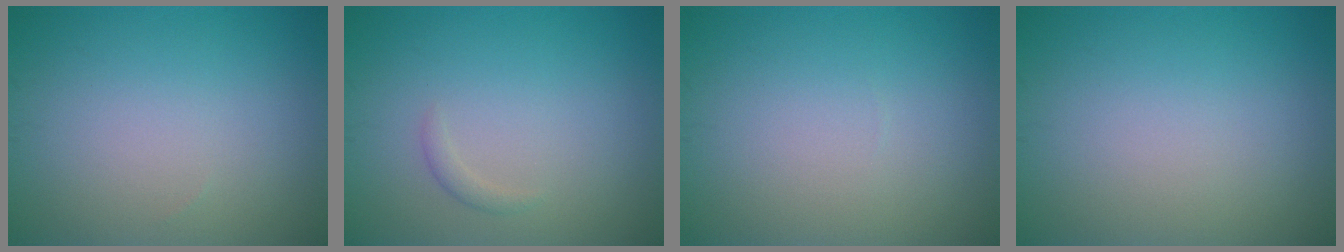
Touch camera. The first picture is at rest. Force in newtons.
{"total": 0.8, "press": 0.8, "slide": 0.1}
{"total": 0.0}
{"total": 0.0}